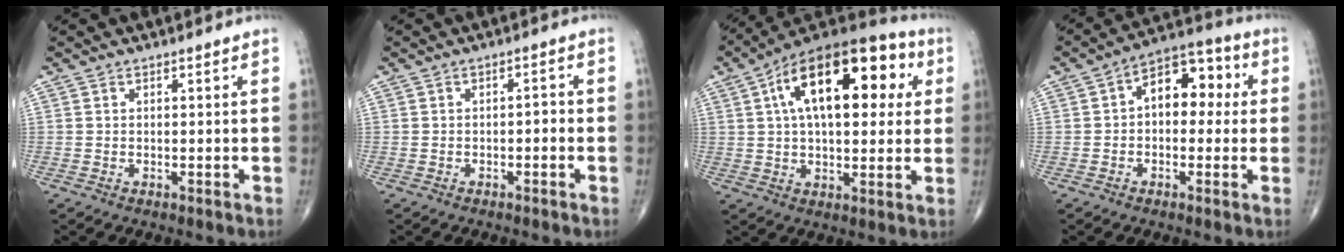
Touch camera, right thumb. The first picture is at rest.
{"total": 1.5, "force": [-0.5, 0.5, 1.3], "torque": [-0.013, 0.013, -0.010]}
{"total": 23.3, "force": [6.7, 11.5, 19.1], "torque": [-0.277, 0.024, 0.096]}
{"total": 10.8, "force": [1.2, 6.8, 8.3], "torque": [-0.085, 0.035, 0.006]}